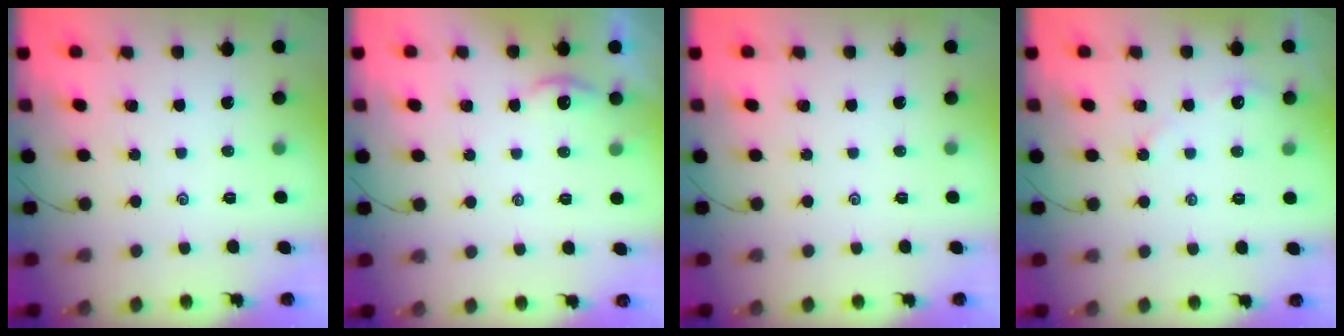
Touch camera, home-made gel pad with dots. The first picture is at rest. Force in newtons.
{"total": 2.6, "press": 2.6, "slide": 0.3}
{"total": 0.0}
{"total": 3.2, "press": 3.2, "slide": 0.3}